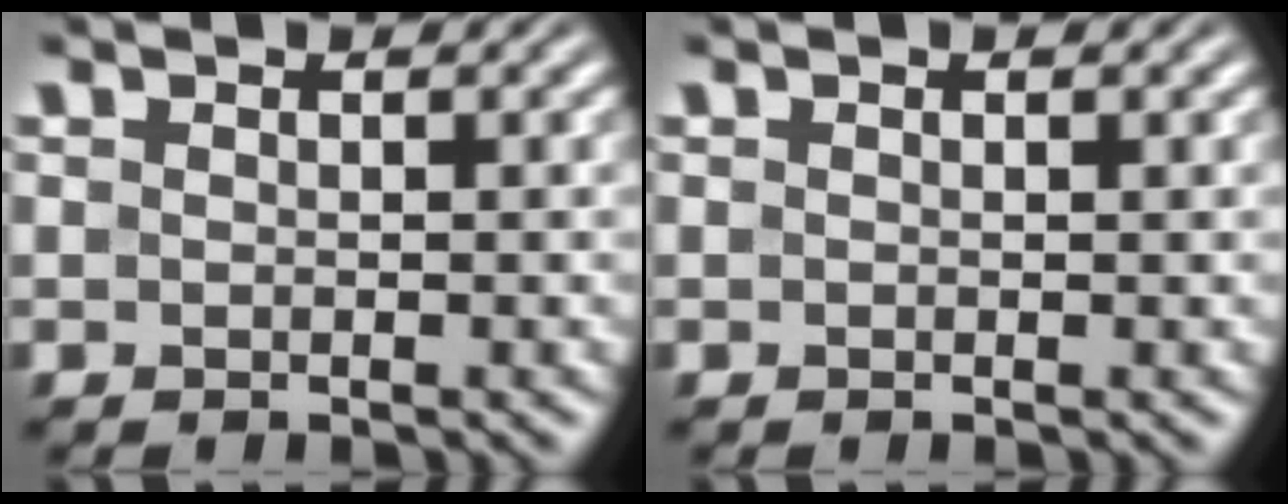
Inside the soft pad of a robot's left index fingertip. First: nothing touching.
{"total": 0.0}